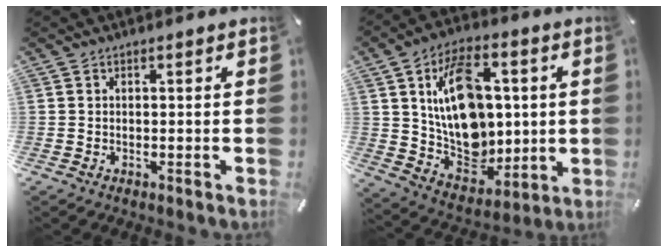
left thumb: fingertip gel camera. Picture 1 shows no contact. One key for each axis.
{"total": 18.1, "fx": 3.6, "fy": 13.1, "fz": 11.9, "tx": -0.206, "ty": -0.016, "tz": 0.070}